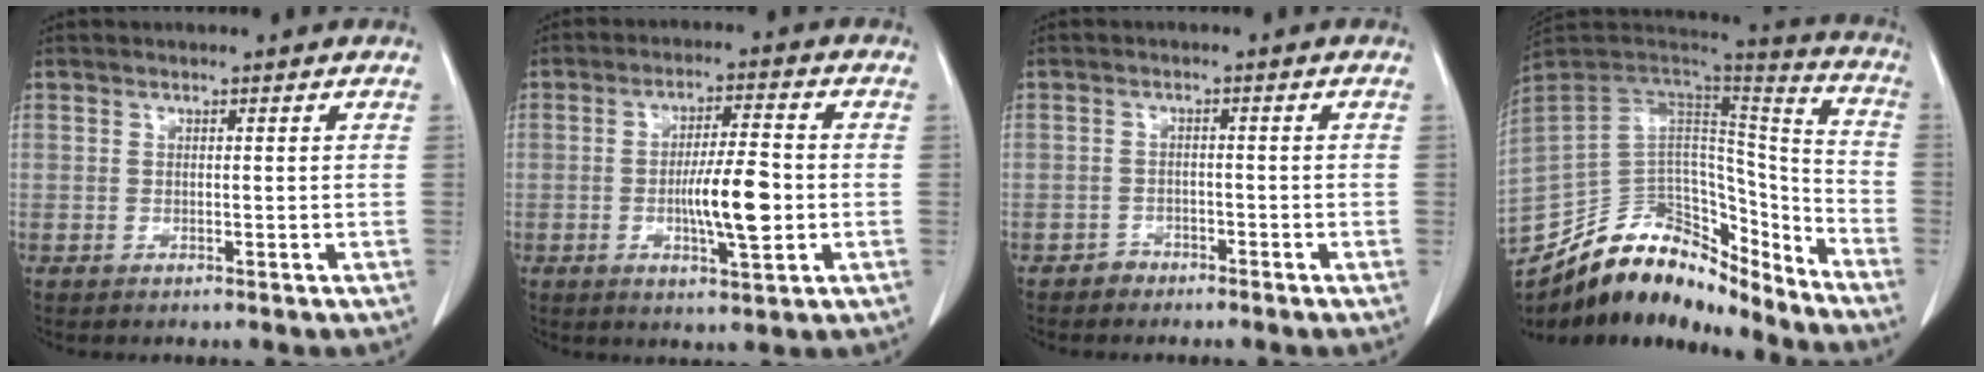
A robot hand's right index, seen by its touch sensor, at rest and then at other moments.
{"total": 8.6, "force": [-1.5, 1.5, 8.4], "torque": [-0.144, -0.001, -0.026]}
{"total": 1.6, "force": [-1.3, 0.8, -0.1], "torque": [0.001, 0.004, -0.026]}
{"total": 24.5, "force": [-19.9, 10.3, 9.9], "torque": [-0.195, 0.029, -0.324]}